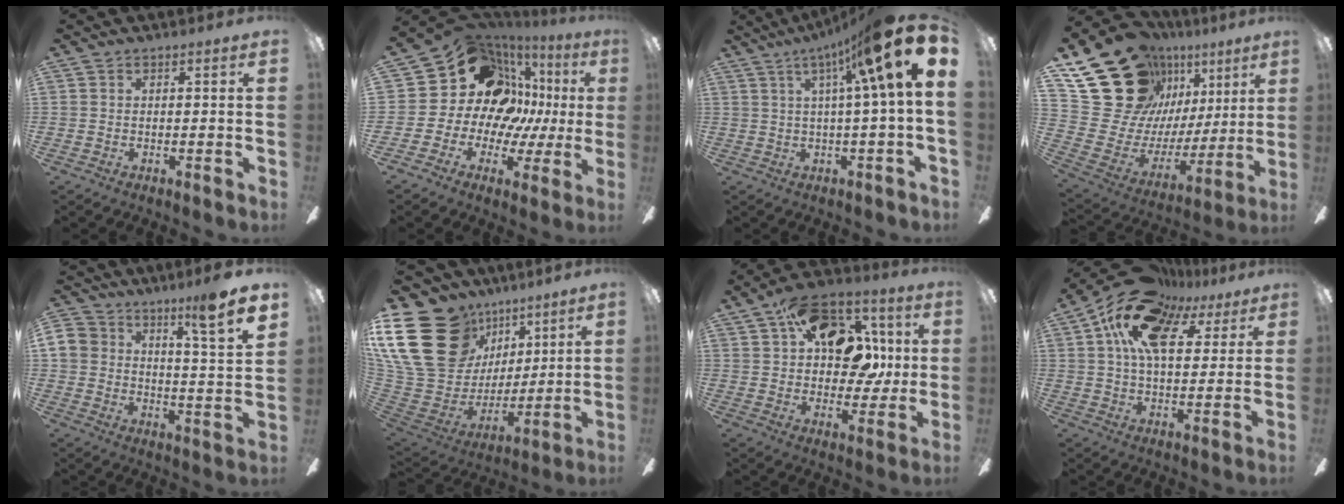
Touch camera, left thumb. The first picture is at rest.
{"total": 19.4, "force": [7.9, 15.2, 9.1], "torque": [-0.161, -0.069, 0.162]}
{"total": 17.1, "force": [8.0, 2.6, 14.9], "torque": [-0.213, -0.059, 0.108]}
{"total": 26.5, "force": [15.8, 17.6, 11.9], "torque": [-0.199, -0.106, 0.332]}
{"total": 13.7, "force": [9.7, 5.0, 8.2], "torque": [-0.129, -0.059, 0.168]}
{"total": 28.1, "force": [11.8, 20.1, 15.6], "torque": [-0.319, -0.065, 0.257]}
{"total": 20.7, "force": [7.2, 13.5, 13.9], "torque": [-0.209, -0.013, 0.131]}
{"total": 18.4, "force": [9.0, 9.8, 12.7], "torque": [-0.251, -0.021, 0.160]}